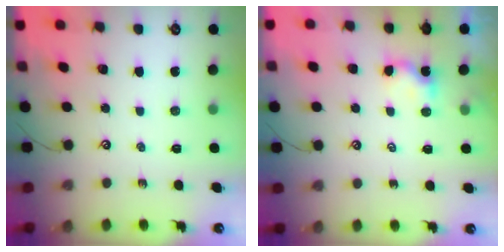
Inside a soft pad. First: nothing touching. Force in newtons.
{"total": 2.2, "press": 2.1, "slide": 0.5}